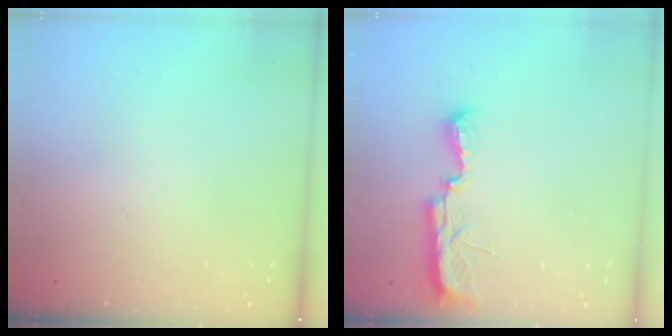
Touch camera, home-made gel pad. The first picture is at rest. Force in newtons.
{"total": 10.5, "press": 8.9, "slide": 5.5}